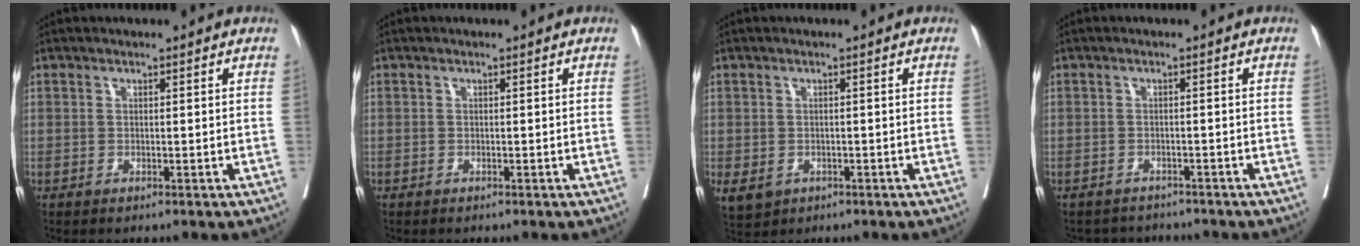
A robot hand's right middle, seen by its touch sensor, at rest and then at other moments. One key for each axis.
{"total": 0.0}
{"total": 5.5, "fx": -2.3, "fy": 4.5, "fz": 2.1, "tx": -0.049, "ty": -0.006, "tz": -0.027}
{"total": 4.7, "fx": -4.5, "fy": 1.2, "fz": -0.1, "tx": 0.004, "ty": 0.005, "tz": -0.058}